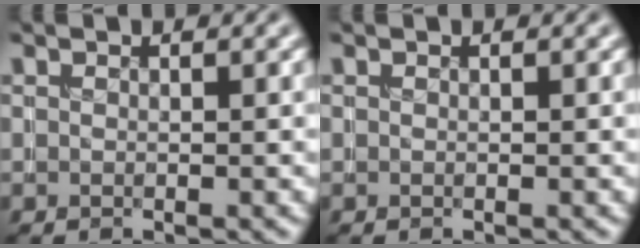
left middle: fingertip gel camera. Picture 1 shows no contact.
{"total": 0.0}